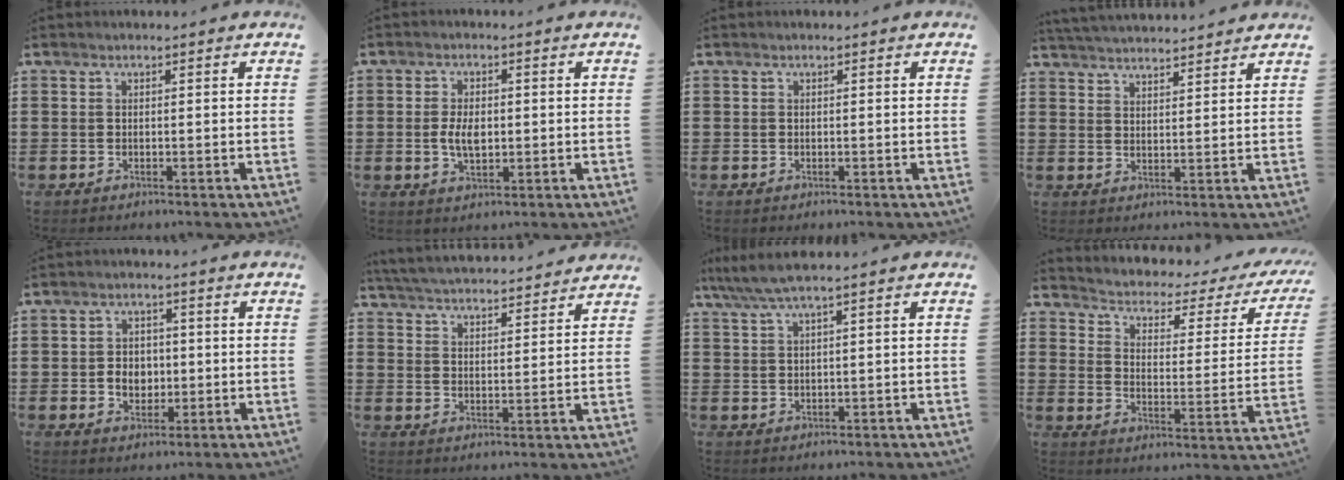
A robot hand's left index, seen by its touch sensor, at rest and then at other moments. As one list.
[{"total": 4.5, "force": [0.0, 2.4, 3.8], "torque": [-0.073, 0.001, -0.004]}, {"total": 0.0}, {"total": 3.4, "force": [3.4, -0.3, 0.1], "torque": [-0.013, -0.012, 0.062]}, {"total": 4.0, "force": [-0.5, 3.2, 2.4], "torque": [-0.045, 0.005, -0.014]}, {"total": 4.4, "force": [4.4, -0.2, 0.5], "torque": [-0.029, -0.029, 0.075]}, {"total": 3.3, "force": [1.9, 0.1, 2.8], "torque": [-0.065, -0.001, 0.031]}, {"total": 1.8, "force": [1.4, 0.7, 0.9], "torque": [-0.031, -0.022, 0.010]}]